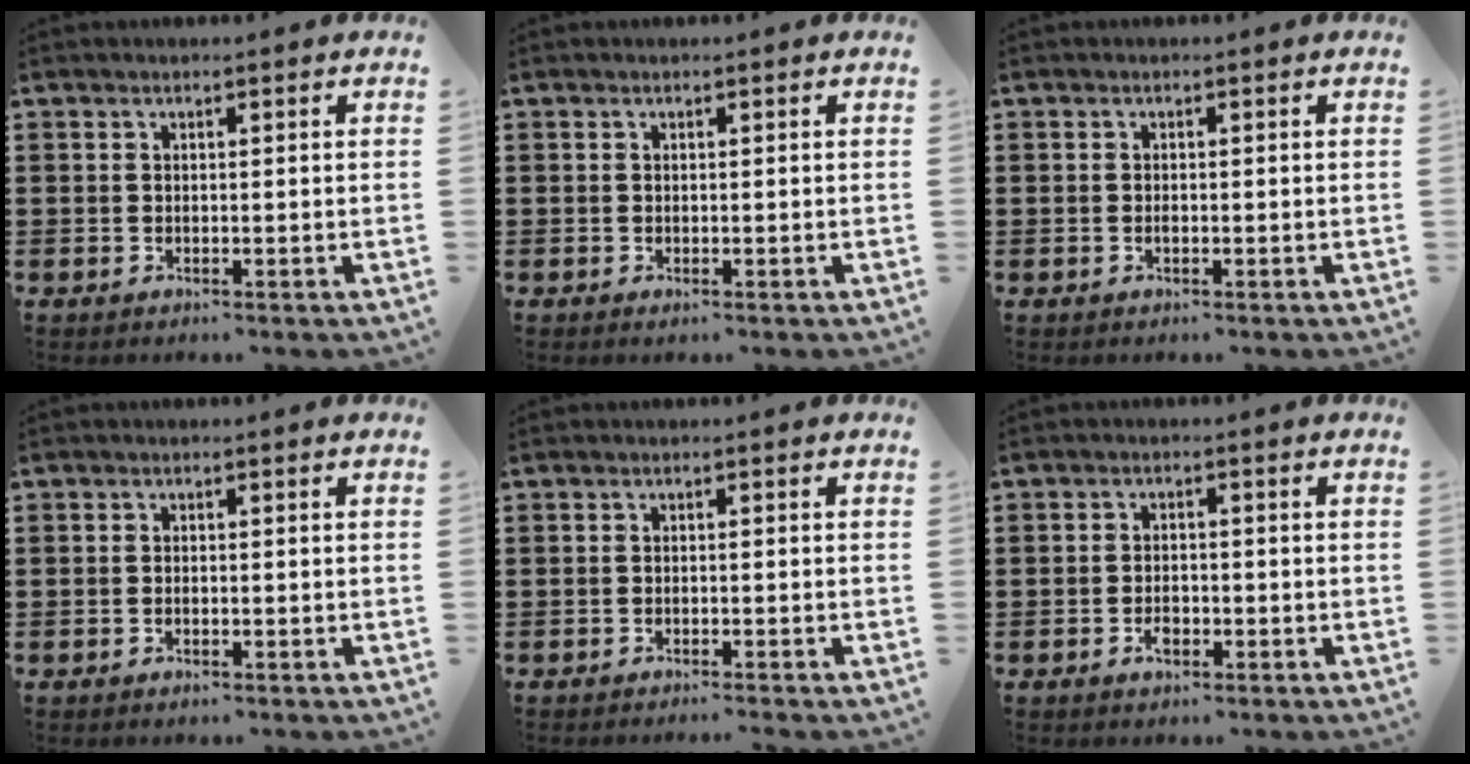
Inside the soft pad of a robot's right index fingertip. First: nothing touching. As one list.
[{"total": 0.0}, {"total": 0.6, "force": [-0.2, 0.2, 0.5], "torque": [-0.013, -0.003, -0.003]}, {"total": 0.6, "force": [-0.4, 0.2, 0.5], "torque": [-0.011, -0.004, -0.006]}, {"total": 0.6, "force": [-0.5, -0.1, 0.3], "torque": [-0.006, -0.003, -0.010]}, {"total": 2.2, "force": [-1.0, 1.2, 1.6], "torque": [-0.030, 0.001, -0.018]}]